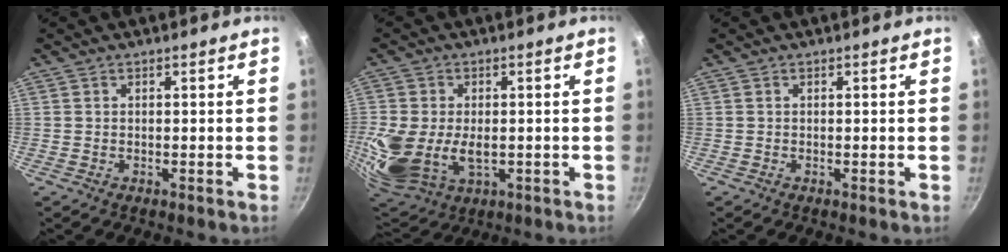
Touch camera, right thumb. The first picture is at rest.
{"total": 14.8, "force": [-1.5, 9.8, 11.0], "torque": [-0.239, -0.014, -0.014]}
{"total": 0.0}